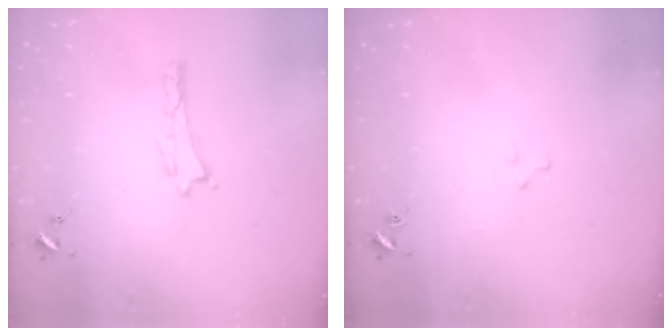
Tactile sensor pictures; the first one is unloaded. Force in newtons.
{"total": 2.2, "press": 2.2, "slide": 0.2}